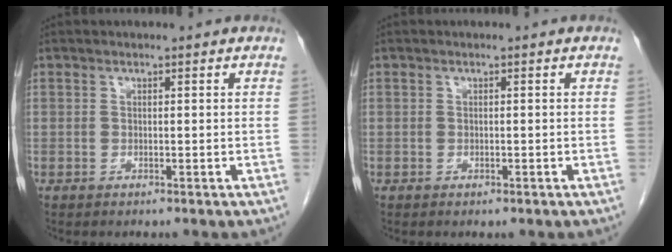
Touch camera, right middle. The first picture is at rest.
{"total": 0.6, "force": [-0.3, 0.4, 0.3], "torque": [-0.005, 0.000, -0.003]}